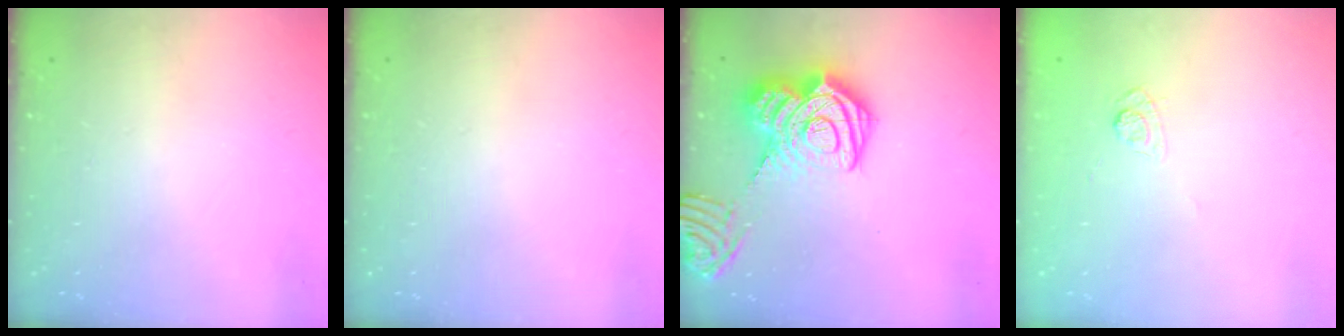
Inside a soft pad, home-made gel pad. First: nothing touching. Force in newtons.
{"total": 0.0}
{"total": 20.4, "press": 20.3, "slide": 2.1}
{"total": 4.0, "press": 3.7, "slide": 1.5}